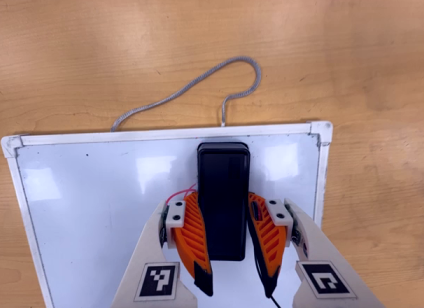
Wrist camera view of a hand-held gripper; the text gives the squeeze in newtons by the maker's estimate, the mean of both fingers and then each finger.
{"total": 16.5, "left": 15.8, "right": 17.1}